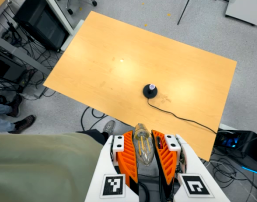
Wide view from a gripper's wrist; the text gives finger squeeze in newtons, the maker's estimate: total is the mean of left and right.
{"total": 19.2, "left": 21.2, "right": 17.3}